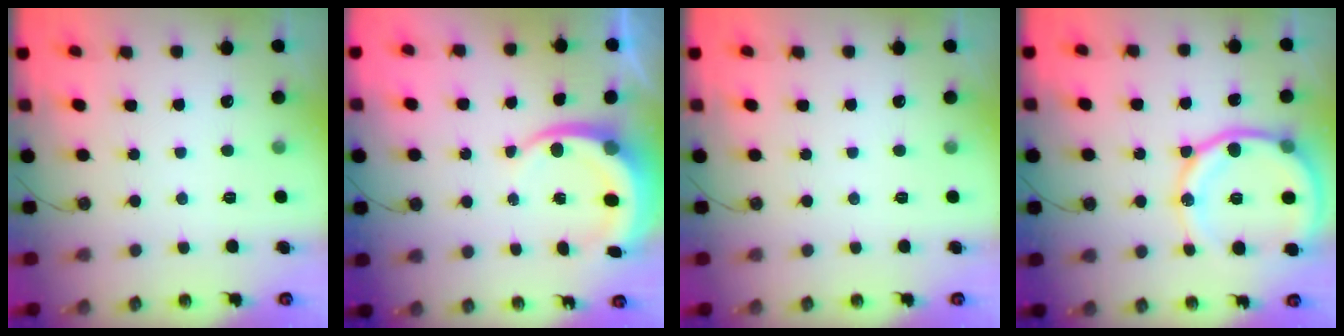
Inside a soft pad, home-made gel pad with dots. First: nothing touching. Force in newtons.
{"total": 7.7, "press": 7.5, "slide": 1.8}
{"total": 0.0}
{"total": 16.4, "press": 16.3, "slide": 1.9}